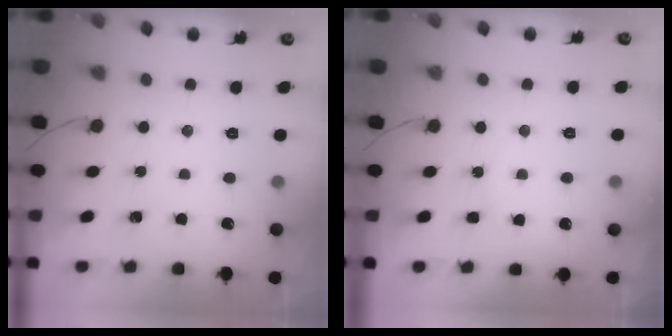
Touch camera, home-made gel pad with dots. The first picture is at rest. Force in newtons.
{"total": 3.3, "press": 3.3, "slide": 0.3}